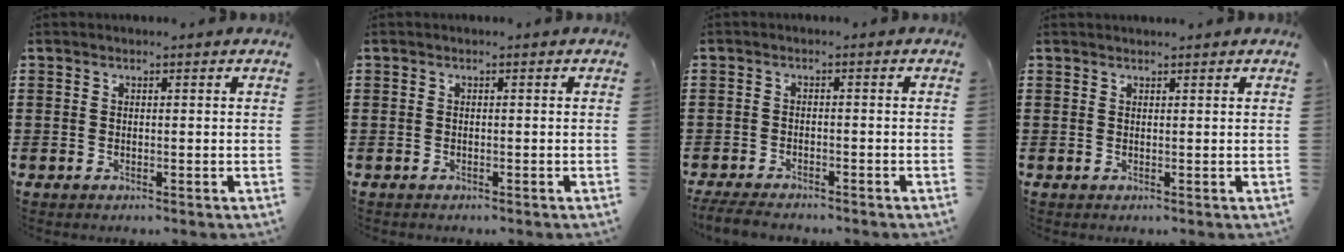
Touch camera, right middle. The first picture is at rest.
{"total": 0.7, "force": [-0.4, 0.5, -0.1], "torque": [0.002, 0.005, -0.011]}
{"total": 2.9, "force": [-2.8, 0.6, 0.6], "torque": [-0.019, 0.001, -0.060]}
{"total": 0.7, "force": [0.7, 0.1, 0.0], "torque": [0.006, -0.003, 0.012]}